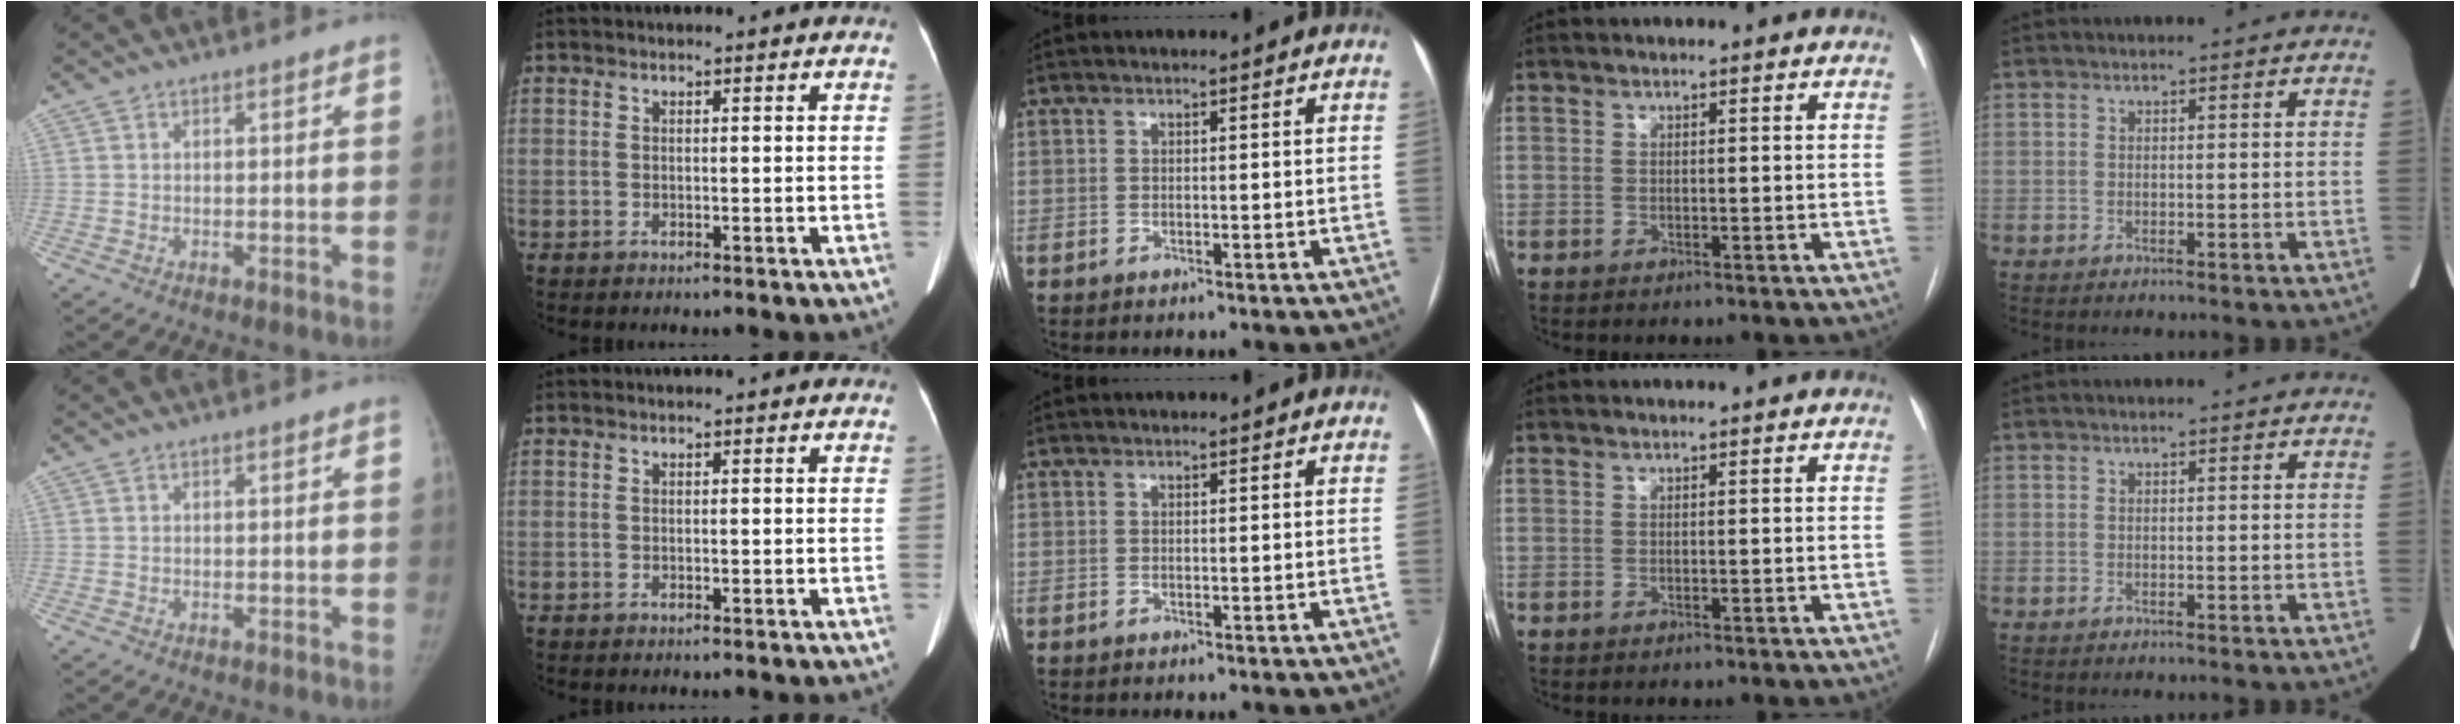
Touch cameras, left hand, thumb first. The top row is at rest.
{}